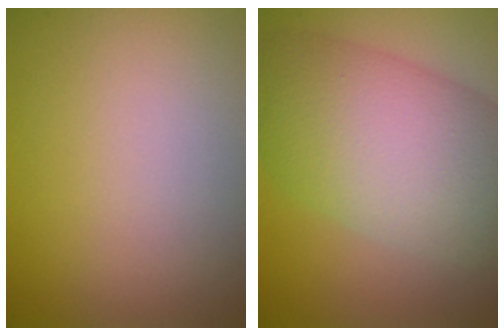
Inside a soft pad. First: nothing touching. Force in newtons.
{"total": 10.8, "press": 10.8, "slide": 0.1}